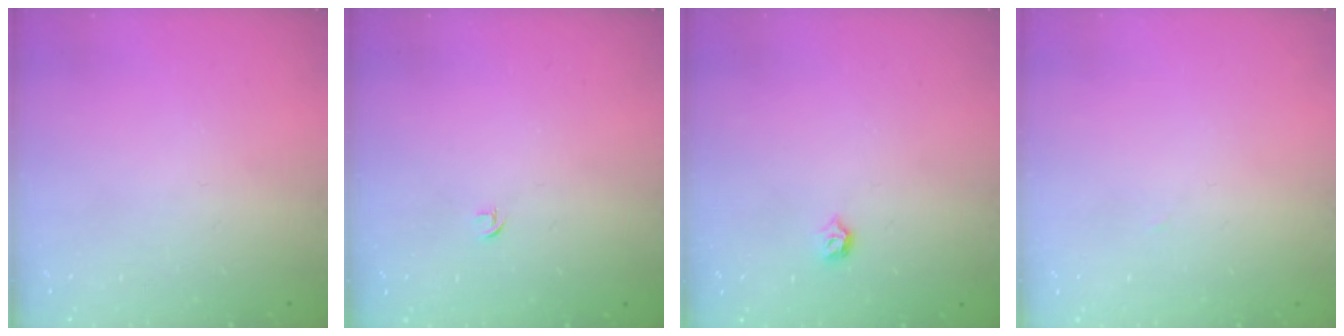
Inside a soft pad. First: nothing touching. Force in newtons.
{"total": 2.7, "press": 2.6, "slide": 0.6}
{"total": 4.0, "press": 4.0, "slide": 0.8}
{"total": 1.1, "press": 1.1, "slide": 0.1}